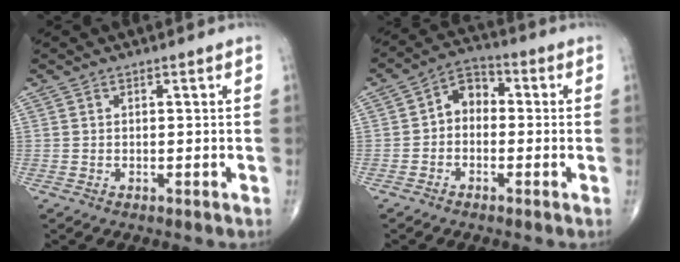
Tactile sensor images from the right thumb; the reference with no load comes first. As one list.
[{"total": 6.0, "force": [-0.5, 4.5, 3.9], "torque": [-0.037, 0.025, -0.028]}]